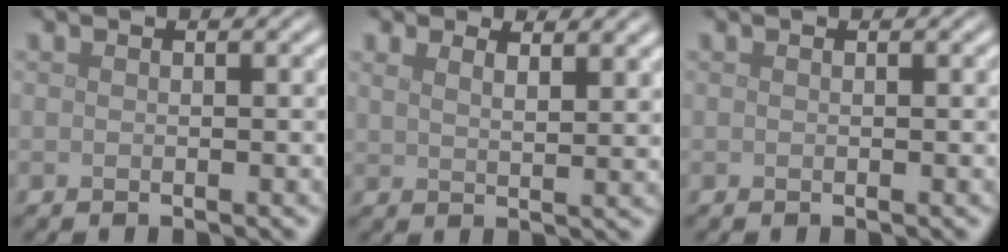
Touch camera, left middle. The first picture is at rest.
{"total": 4.3, "force": [3.2, 1.7, 2.2], "torque": [-0.023, 0.013, 0.032]}
{"total": 0.0}